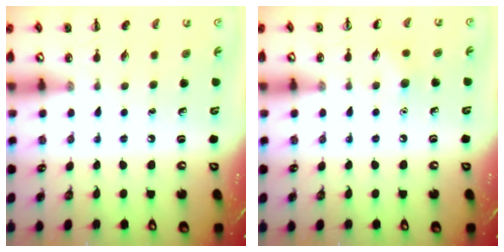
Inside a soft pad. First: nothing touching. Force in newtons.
{"total": 4.6, "press": 4.4, "slide": 1.3}